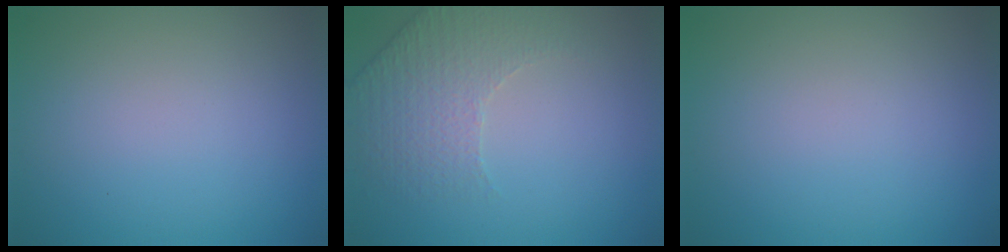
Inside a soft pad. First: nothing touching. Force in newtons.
{"total": 2.2, "press": 2.0, "slide": 1.0}
{"total": 0.0}